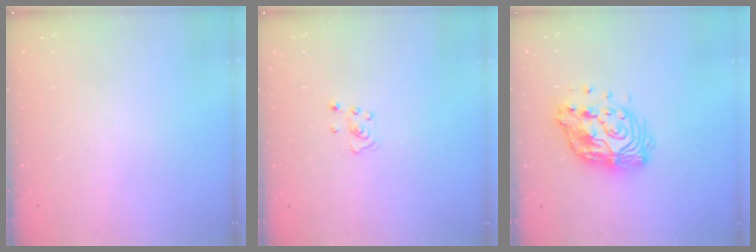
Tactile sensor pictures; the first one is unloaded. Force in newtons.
{"total": 2.8, "press": 2.8, "slide": 0.3}
{"total": 14.1, "press": 14.1, "slide": 1.1}